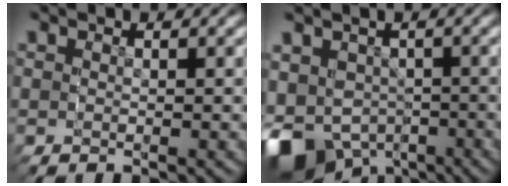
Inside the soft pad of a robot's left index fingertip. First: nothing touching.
{"total": 11.5, "force": [-4.4, 9.6, 4.6], "torque": [-0.119, -0.073, -0.047]}